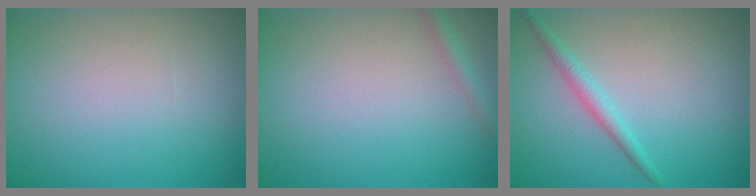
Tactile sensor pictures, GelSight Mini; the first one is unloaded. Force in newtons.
{"total": 1.3, "press": 1.2, "slide": 0.1}
{"total": 1.8, "press": 1.8, "slide": 0.0}